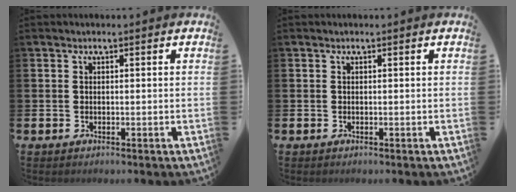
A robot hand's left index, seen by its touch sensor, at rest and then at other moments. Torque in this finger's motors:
{"motor_torque": [-0.02, 0.01, 0.04, 0.00]}